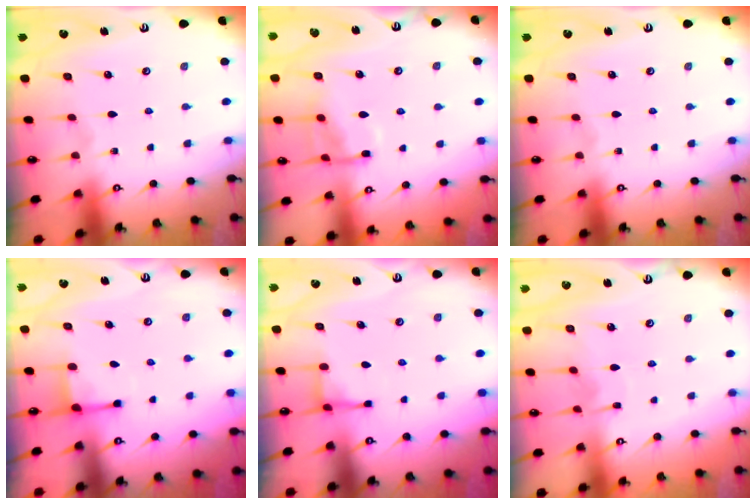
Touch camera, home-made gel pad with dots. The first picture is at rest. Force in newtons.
{"total": 9.0, "press": 9.0, "slide": 0.5}
{"total": 0.0}
{"total": 2.3, "press": 2.2, "slide": 0.6}
{"total": 3.7, "press": 3.7, "slide": 0.6}
{"total": 3.9, "press": 3.8, "slide": 0.3}